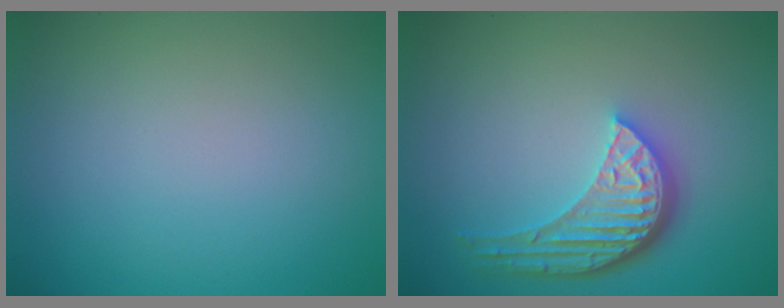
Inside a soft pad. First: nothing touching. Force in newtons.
{"total": 5.3, "press": 3.9, "slide": 3.5}